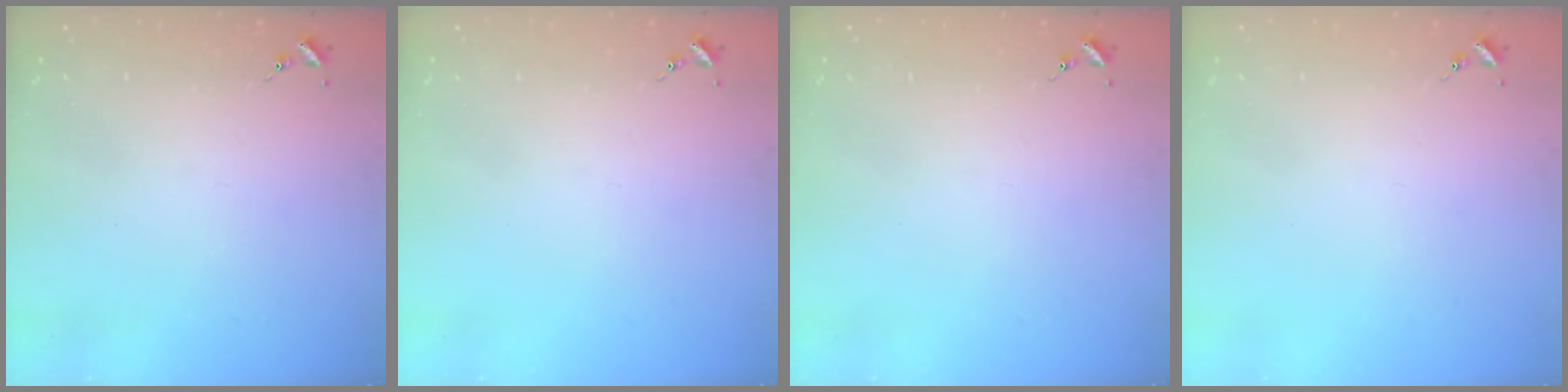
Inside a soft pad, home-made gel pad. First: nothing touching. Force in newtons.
{"total": 0.0}
{"total": 0.0}
{"total": 0.0}